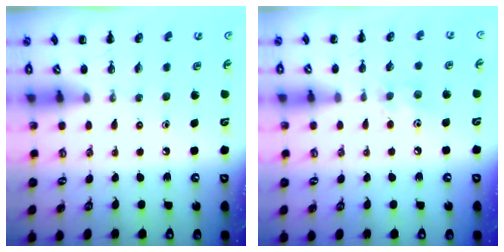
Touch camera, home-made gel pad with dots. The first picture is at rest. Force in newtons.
{"total": 5.9, "press": 5.8, "slide": 1.3}